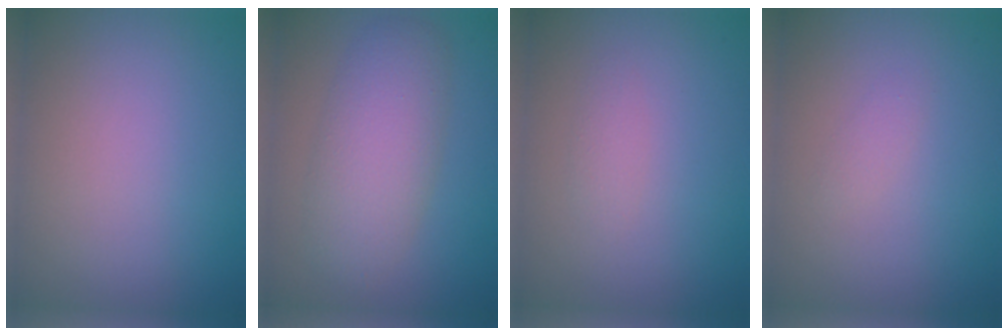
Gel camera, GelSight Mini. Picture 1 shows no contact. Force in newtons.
{"total": 5.2, "press": 5.2, "slide": 0.4}
{"total": 1.0, "press": 1.0, "slide": 0.0}
{"total": 0.7, "press": 0.7, "slide": 0.0}